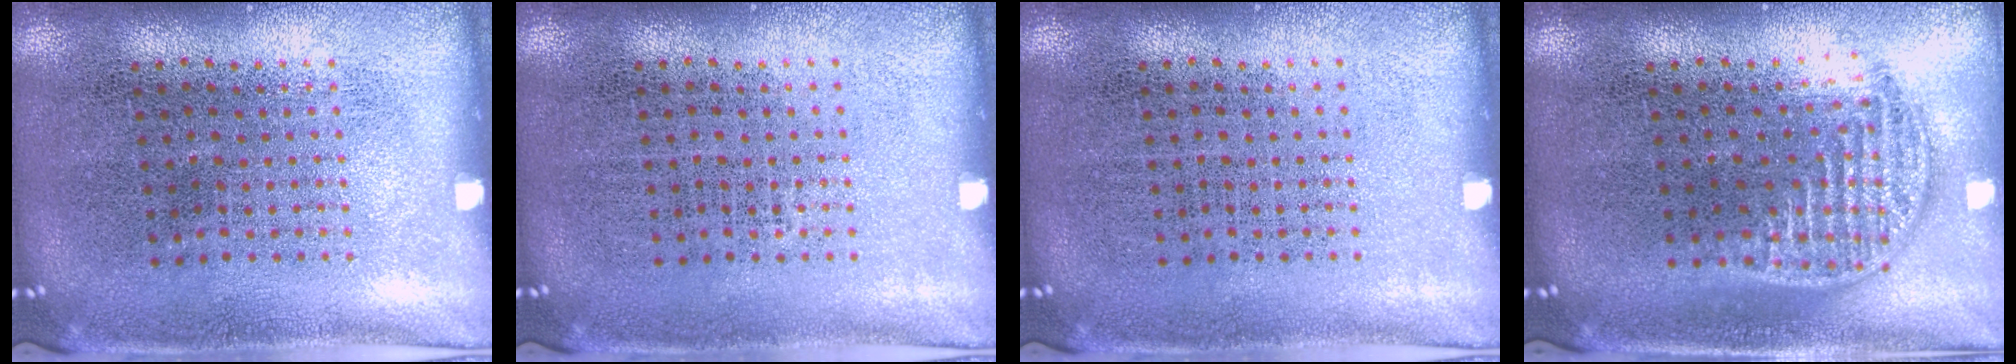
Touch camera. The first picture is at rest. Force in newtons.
{"total": 0.0}
{"total": 0.0}
{"total": 1.3, "press": 1.1, "slide": 0.5}